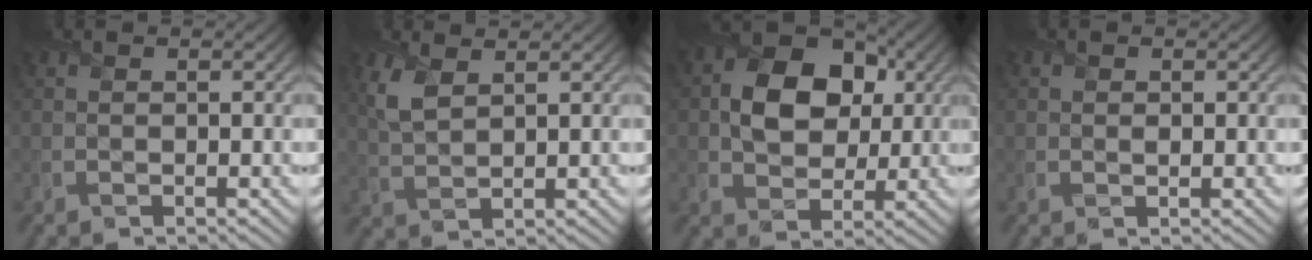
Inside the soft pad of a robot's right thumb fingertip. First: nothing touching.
{"total": 4.0, "force": [2.2, 1.7, 2.9], "torque": [-0.083, 0.003, 0.050]}
{"total": 9.9, "force": [1.9, 7.3, 6.4], "torque": [-0.114, 0.009, 0.024]}
{"total": 0.5, "force": [0.0, 0.5, 0.3], "torque": [-0.003, -0.004, -0.002]}